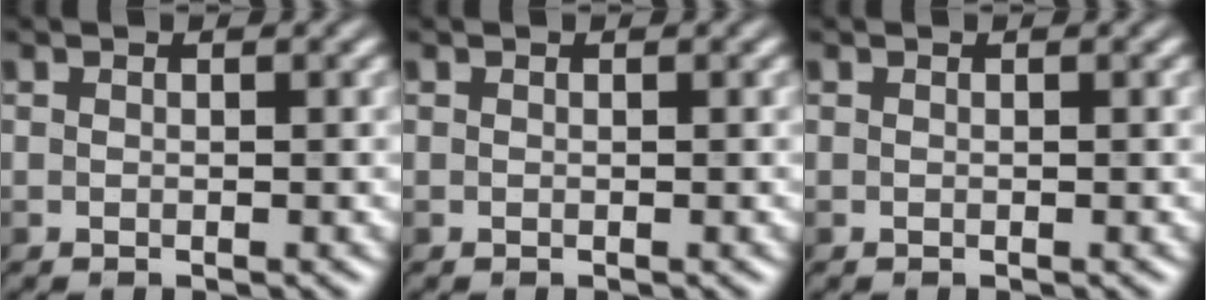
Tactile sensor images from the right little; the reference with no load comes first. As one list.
[{"total": 0.0}, {"total": 0.0}]